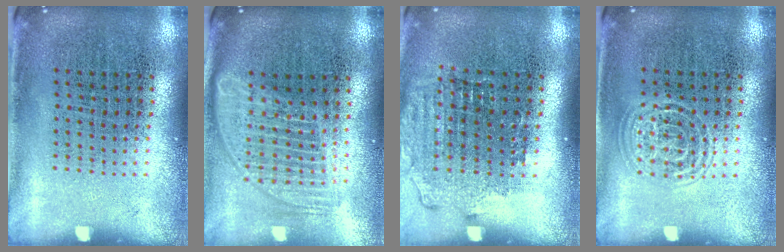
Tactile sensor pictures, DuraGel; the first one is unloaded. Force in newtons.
{"total": 1.8, "press": 1.5, "slide": 0.9}
{"total": 1.6, "press": 1.4, "slide": 0.6}
{"total": 1.3, "press": 1.3, "slide": 0.2}